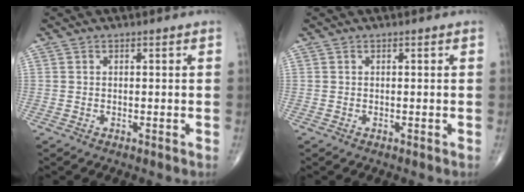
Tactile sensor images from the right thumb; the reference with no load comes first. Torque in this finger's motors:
{"motor_torque": [0.00, 0.00, 0.06, 0.06, 0.01]}